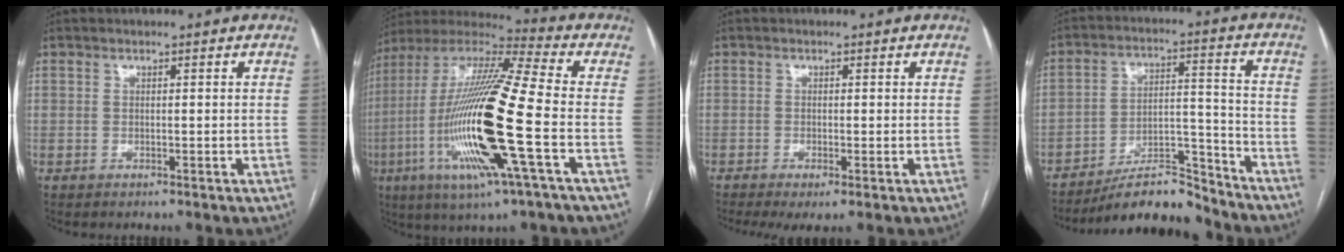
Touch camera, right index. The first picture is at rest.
{"total": 23.0, "force": [-5.4, 1.3, 22.3], "torque": [-0.470, -0.025, -0.109]}
{"total": 3.2, "force": [-1.6, 0.8, 2.7], "torque": [-0.048, -0.009, -0.025]}
{"total": 12.0, "force": [-11.0, 2.4, 4.1], "torque": [-0.056, 0.033, -0.184]}